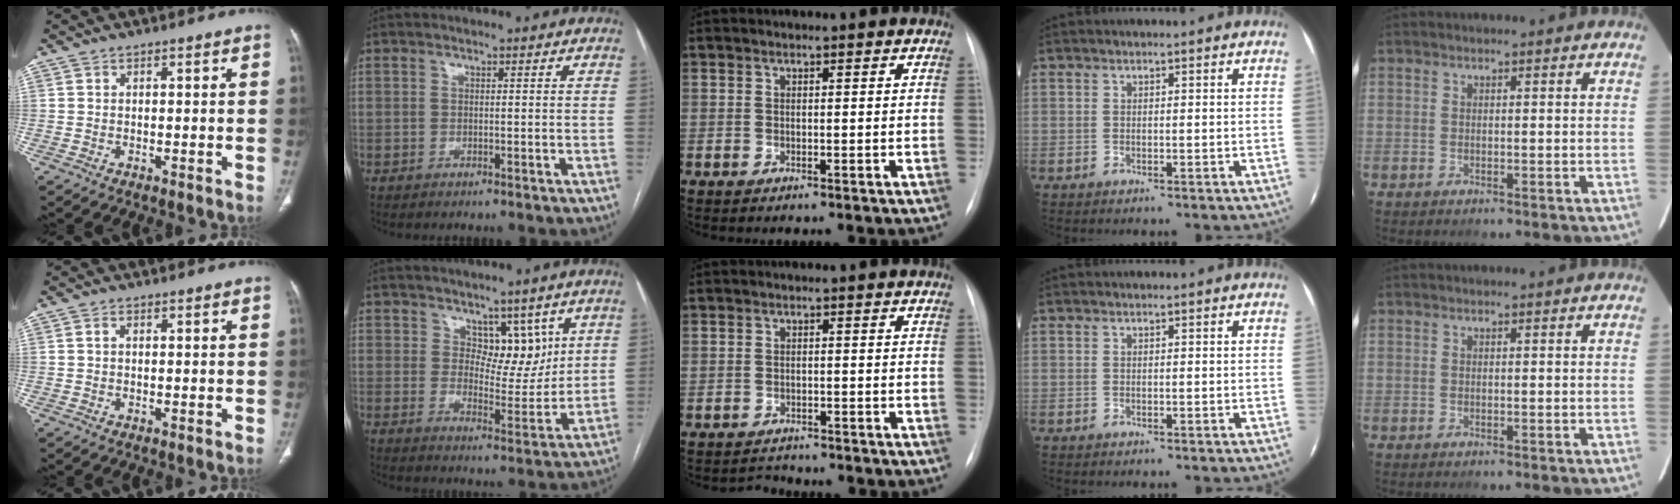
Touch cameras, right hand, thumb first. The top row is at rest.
{"thumb": {"total": 0.8, "force": [0.1, 0.6, 0.6], "torque": [-0.011, 0.003, 0.001]}, "index": {"total": 6.8, "force": [3.7, 3.7, 4.3], "torque": [-0.052, -0.007, 0.064]}, "middle": {"total": 1.8, "force": [-1.5, 0.6, -0.6], "torque": [0.006, -0.004, -0.024]}}